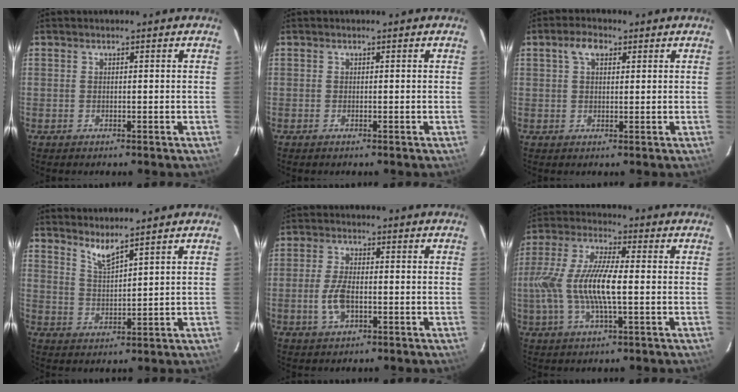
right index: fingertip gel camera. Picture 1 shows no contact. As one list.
[{"total": 0.0}, {"total": 3.6, "force": [1.5, 2.2, 2.5], "torque": [-0.043, 0.012, 0.027]}, {"total": 4.2, "force": [3.6, 0.0, 2.1], "torque": [-0.043, -0.007, 0.070]}, {"total": 5.7, "force": [-1.7, 2.8, 4.7], "torque": [-0.103, -0.001, -0.030]}, {"total": 13.6, "force": [-1.5, 3.5, 13.0], "torque": [-0.267, -0.001, -0.031]}]